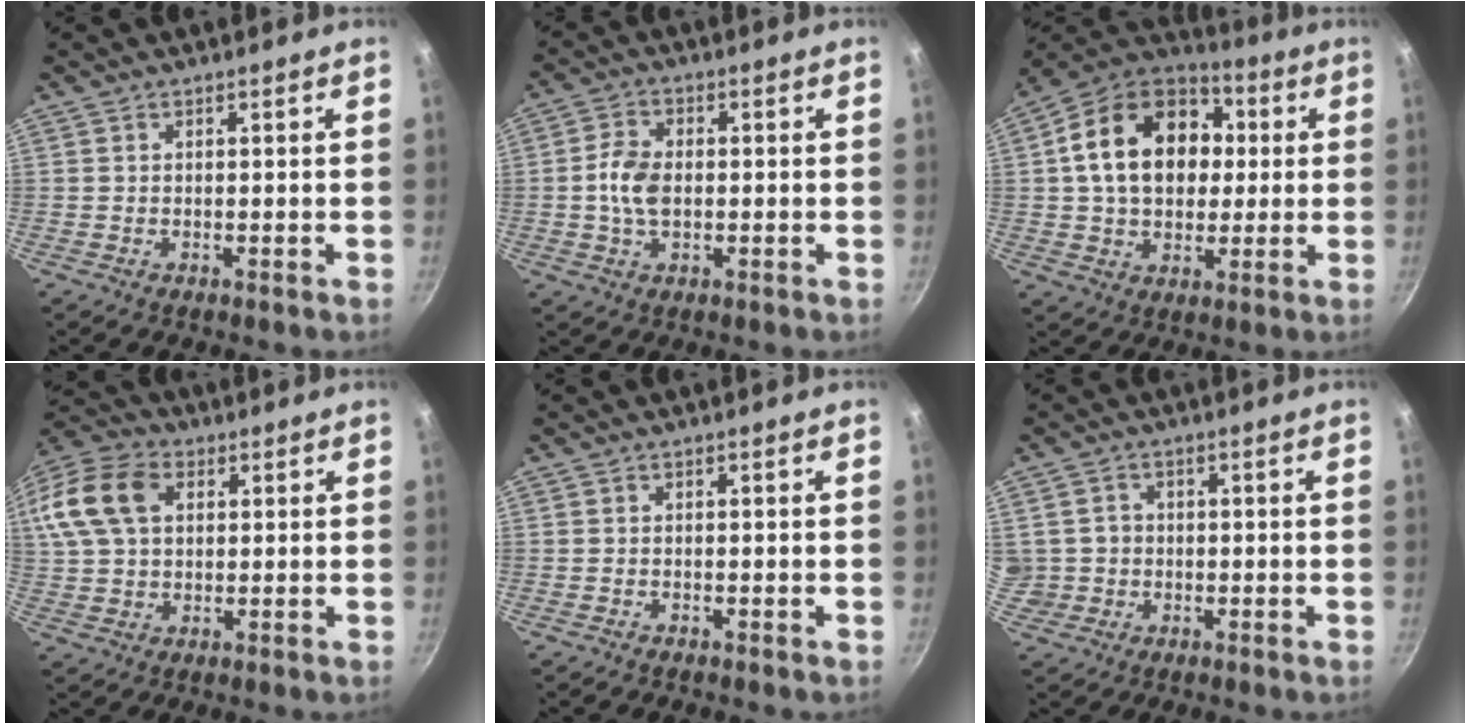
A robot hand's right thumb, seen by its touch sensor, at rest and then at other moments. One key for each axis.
{"total": 6.3, "fx": -0.5, "fy": 4.0, "fz": 4.8, "tx": -0.090, "ty": 0.010, "tz": -0.014}
{"total": 20.3, "fx": 3.0, "fy": 14.9, "fz": 13.5, "tx": -0.206, "ty": 0.029, "tz": 0.039}
{"total": 18.2, "fx": 5.1, "fy": 13.0, "fz": 11.8, "tx": -0.262, "ty": 0.030, "tz": 0.084}
{"total": 0.0}
{"total": 5.2, "fx": -0.3, "fy": 5.0, "fz": 1.6, "tx": -0.013, "ty": 0.012, "tz": 0.001}